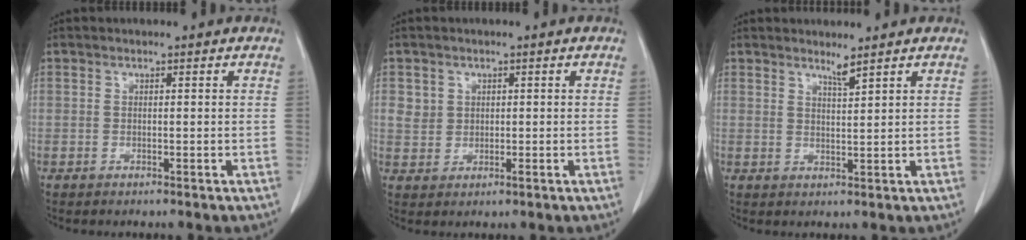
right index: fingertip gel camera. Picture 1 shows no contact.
{"total": 3.0, "force": [1.0, 2.7, 0.7], "torque": [-0.005, 0.003, 0.023]}
{"total": 1.8, "force": [1.6, -0.5, 0.7], "torque": [-0.015, -0.012, 0.031]}